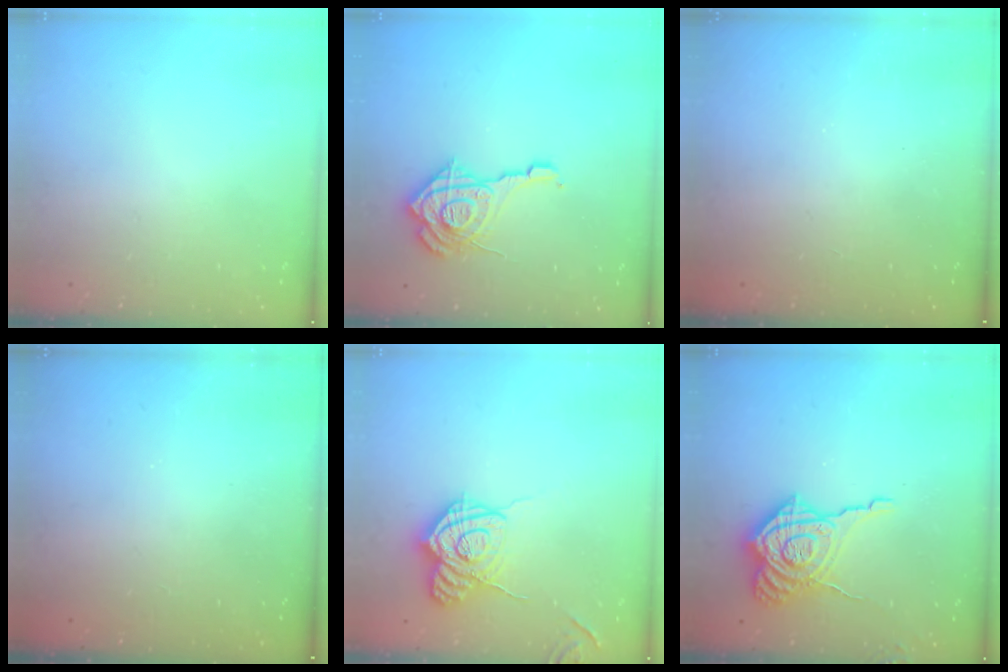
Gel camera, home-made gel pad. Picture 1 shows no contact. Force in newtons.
{"total": 16.9, "press": 16.8, "slide": 1.7}
{"total": 2.5, "press": 2.4, "slide": 0.8}
{"total": 2.3, "press": 2.2, "slide": 0.8}
{"total": 15.8, "press": 15.8, "slide": 0.8}
{"total": 15.0, "press": 15.0, "slide": 1.2}